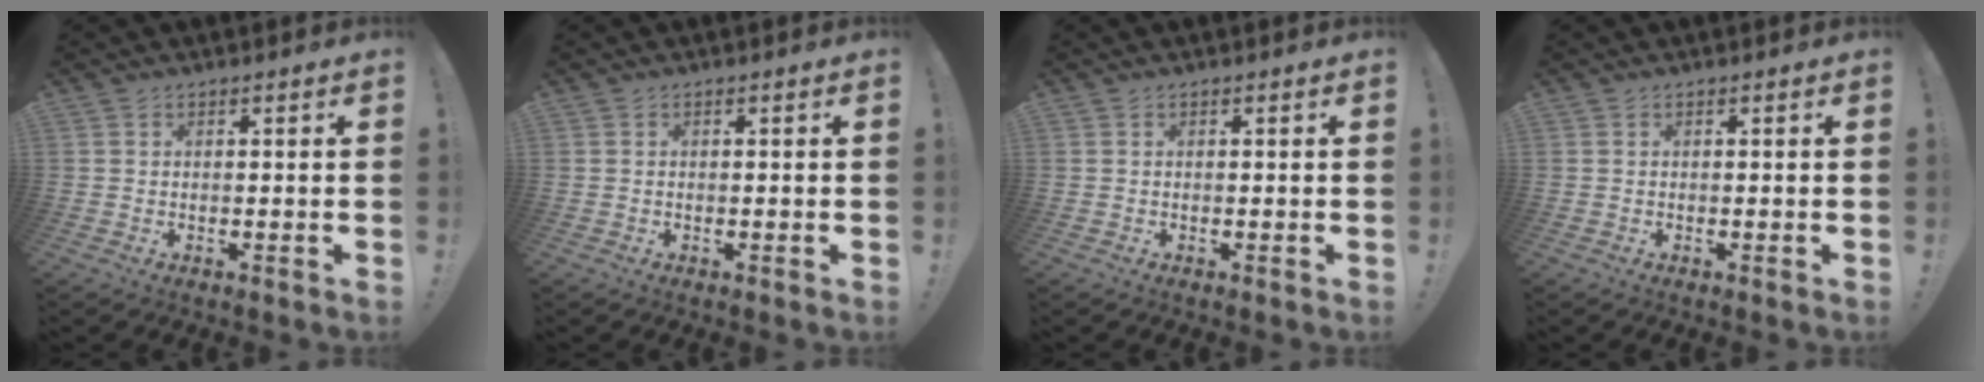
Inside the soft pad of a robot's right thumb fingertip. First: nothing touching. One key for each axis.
{"total": 0.0}
{"total": 0.0}
{"total": 0.0}